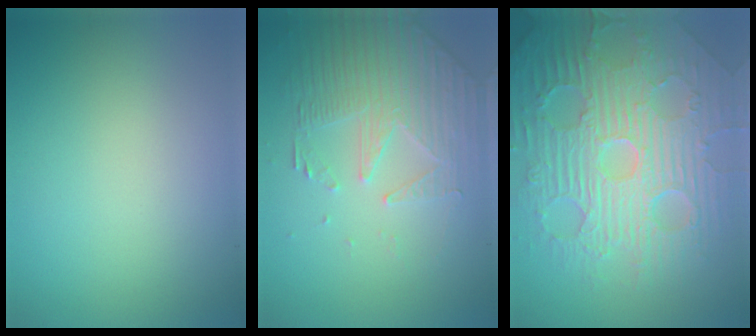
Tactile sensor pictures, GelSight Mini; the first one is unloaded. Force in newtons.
{"total": 4.9, "press": 3.7, "slide": 3.2}
{"total": 11.4, "press": 7.3, "slide": 8.8}